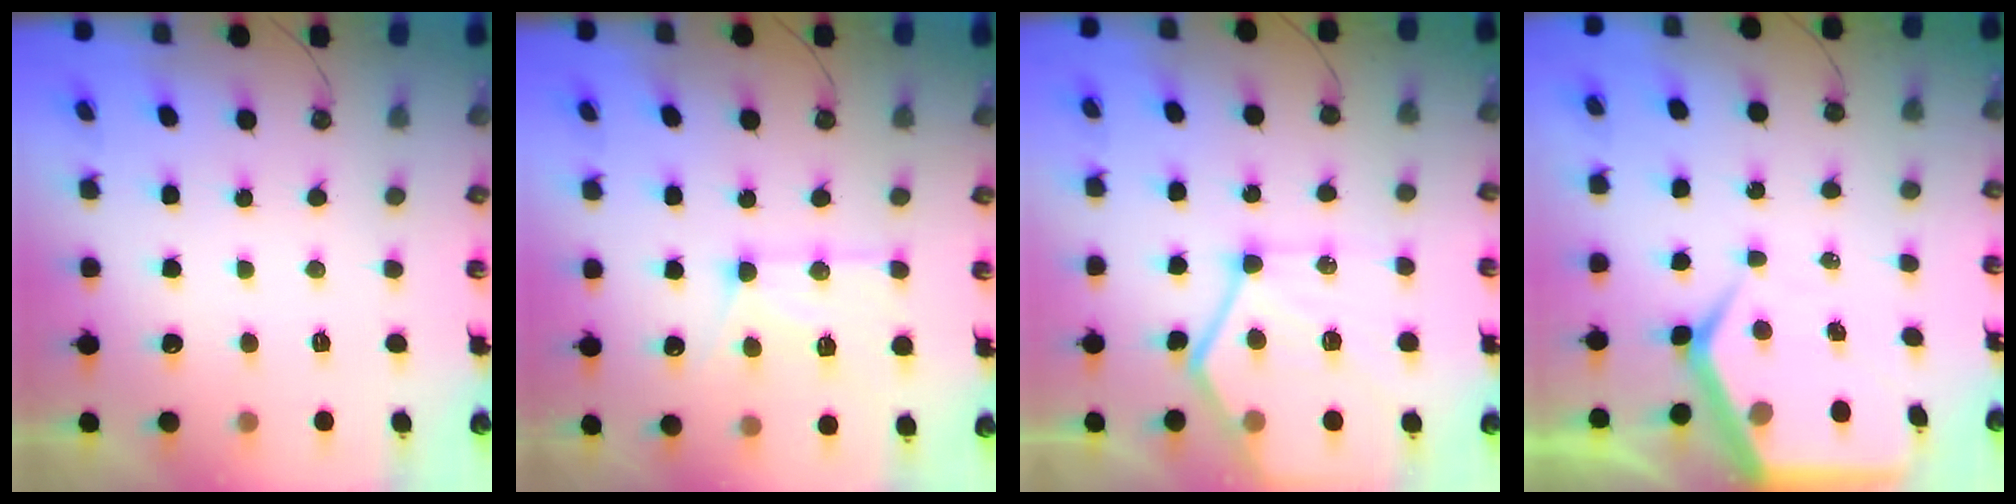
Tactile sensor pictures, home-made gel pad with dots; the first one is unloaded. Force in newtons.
{"total": 13.8, "press": 13.7, "slide": 1.4}
{"total": 16.5, "press": 16.4, "slide": 1.8}
{"total": 8.0, "press": 8.0, "slide": 0.8}